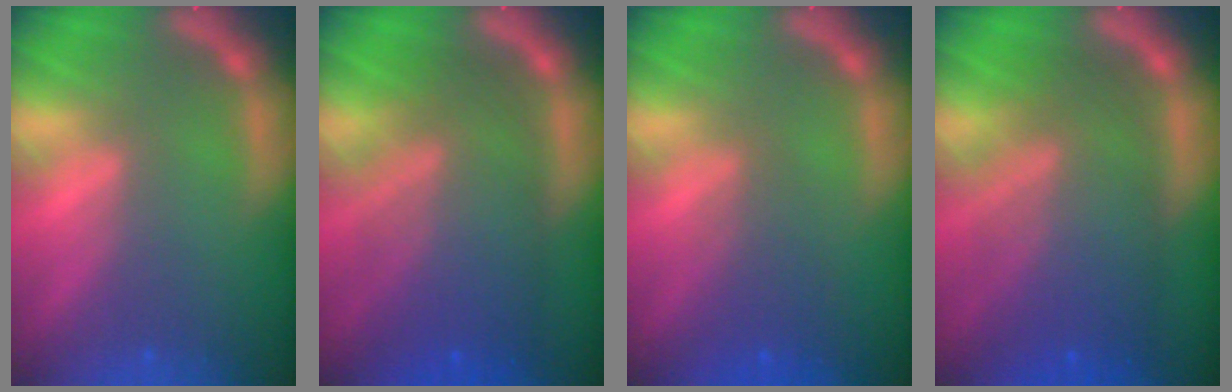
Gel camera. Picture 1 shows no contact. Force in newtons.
{"total": 9.5}
{"total": 3.0}
{"total": 9.5}